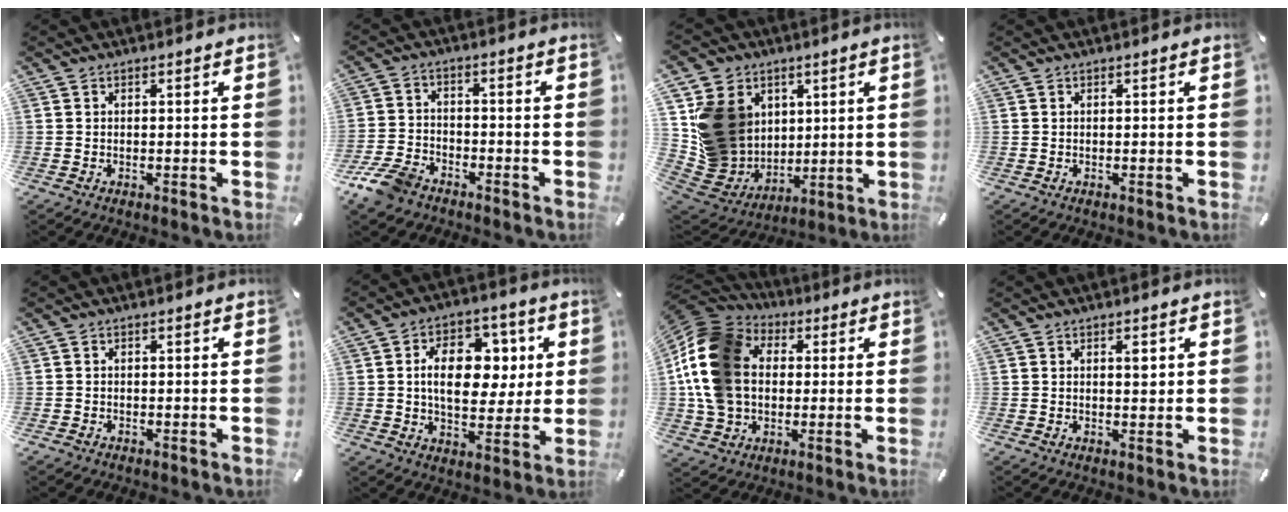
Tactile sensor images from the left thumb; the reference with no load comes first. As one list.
[{"total": 8.1, "force": [-6.1, 4.3, 3.1], "torque": [-0.072, 0.029, -0.119]}, {"total": 17.2, "force": [4.3, 15.3, 6.6], "torque": [-0.114, -0.023, 0.096]}, {"total": 0.0}, {"total": 0.5, "force": [-0.4, 0.4, 0.0], "torque": [0.000, 0.002, -0.010]}, {"total": 14.4, "force": [2.6, 9.8, 10.2], "torque": [-0.159, 0.005, 0.045]}, {"total": 19.0, "force": [1.4, 15.2, 11.2], "torque": [-0.252, 0.010, 0.024]}, {"total": 2.5, "force": [0.9, 1.1, 2.0], "torque": [-0.019, -0.007, 0.009]}]